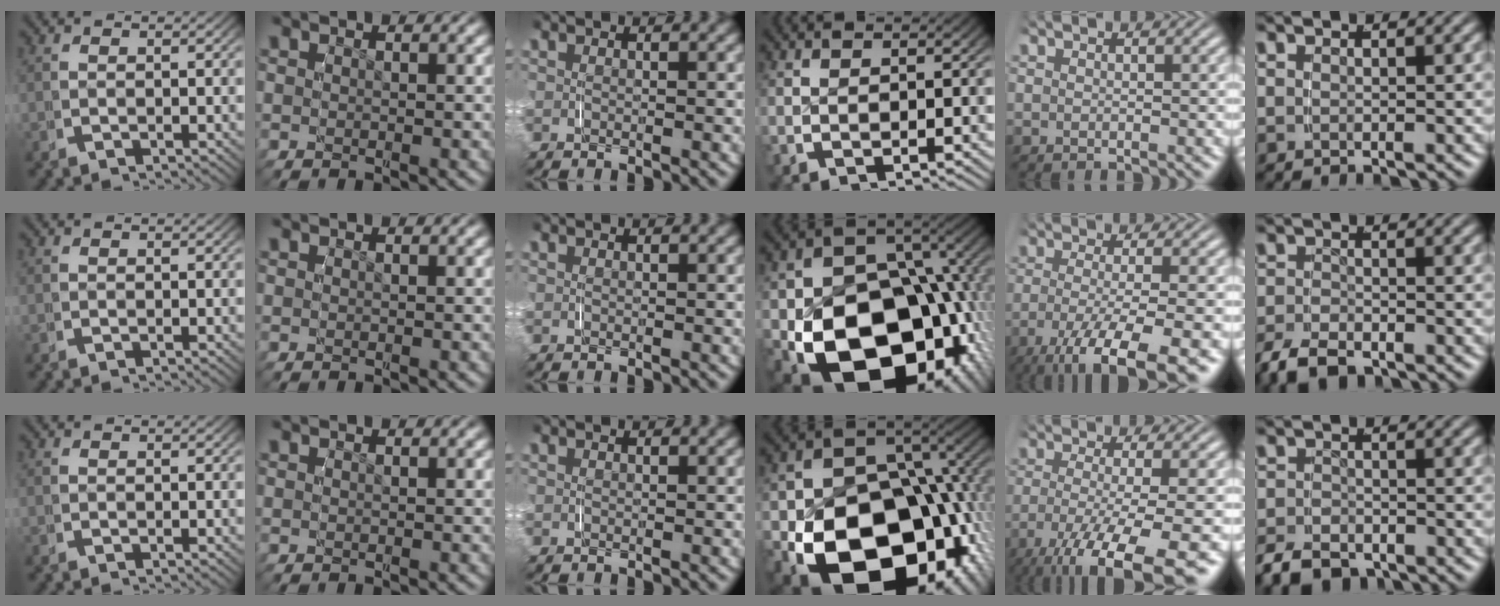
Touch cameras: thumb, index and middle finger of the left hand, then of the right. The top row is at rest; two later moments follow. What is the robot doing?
{"motion": "grasp_and_lifting", "object": "paper plate"}